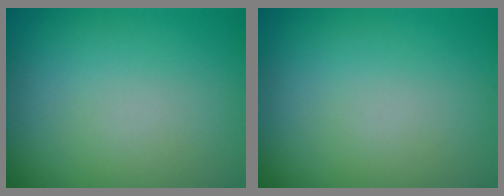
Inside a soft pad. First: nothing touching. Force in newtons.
{"total": 0.0}